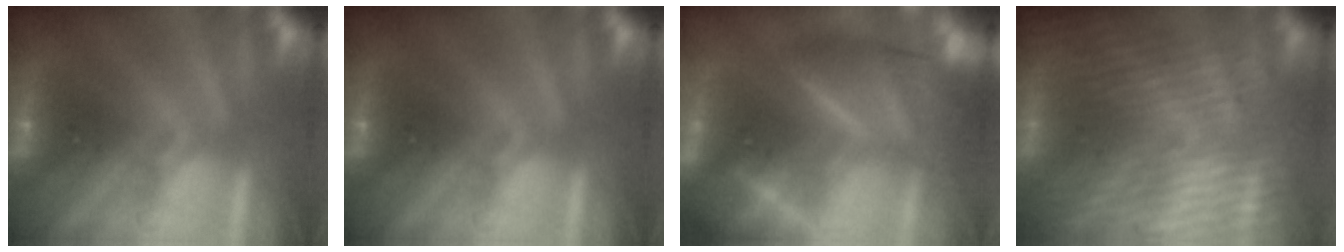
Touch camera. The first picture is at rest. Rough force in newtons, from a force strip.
{"total": 0.0}
{"total": 5.8}
{"total": 9.4}